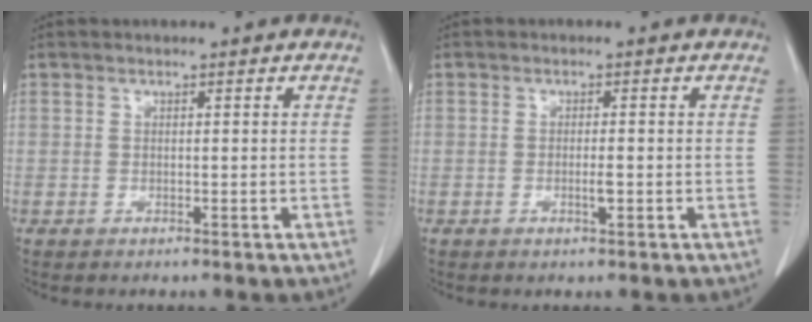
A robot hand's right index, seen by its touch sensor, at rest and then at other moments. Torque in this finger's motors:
{"motor_torque": [0.02, -0.05, -0.03, 0.02]}